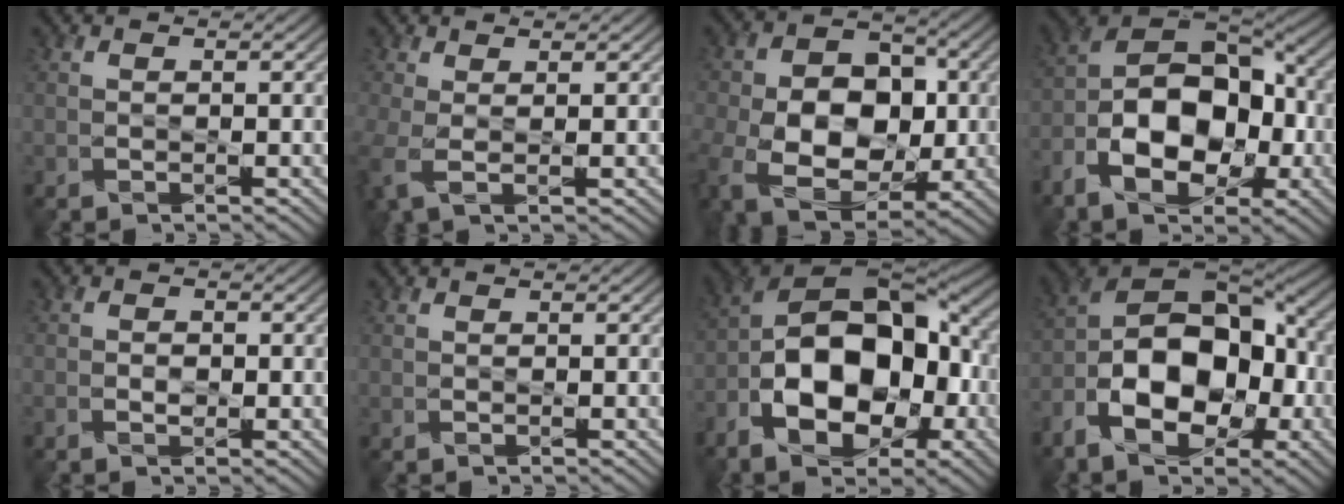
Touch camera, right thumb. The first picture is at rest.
{"total": 3.3, "force": [-0.1, 1.0, 3.1], "torque": [-0.082, -0.002, -0.004]}
{"total": 14.1, "force": [-2.7, 10.0, 9.6], "torque": [-0.188, -0.027, -0.037]}
{"total": 14.2, "force": [-4.8, 8.3, 10.5], "torque": [-0.194, -0.018, -0.098]}
{"total": 1.7, "force": [-0.6, 1.1, 1.2], "torque": [-0.018, 0.000, -0.014]}
{"total": 0.0}
{"total": 17.8, "force": [-5.7, 10.0, 13.6], "torque": [-0.239, -0.021, -0.109]}
{"total": 15.8, "force": [-5.4, 9.1, 11.7], "torque": [-0.217, -0.025, -0.111]}